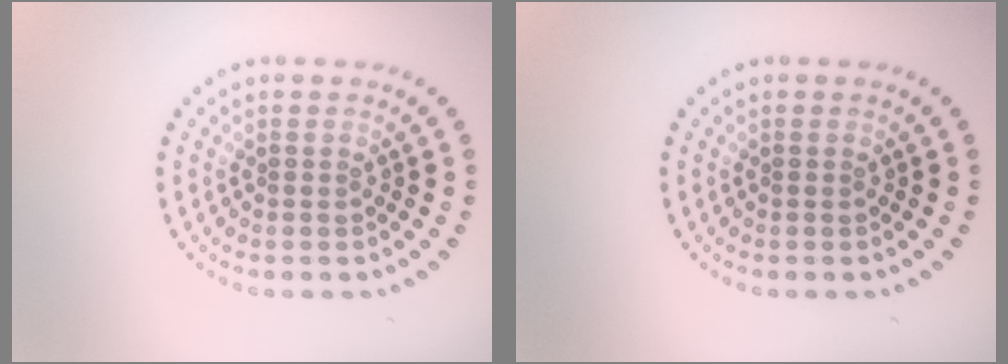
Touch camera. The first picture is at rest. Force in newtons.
{"total": 0.0}